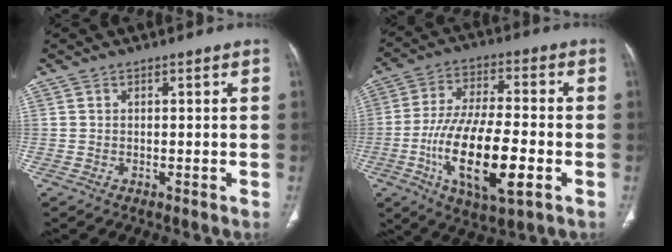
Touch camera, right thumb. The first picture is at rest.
{"total": 18.2, "force": [-5.1, 6.4, 16.3], "torque": [-0.306, 0.007, -0.085]}